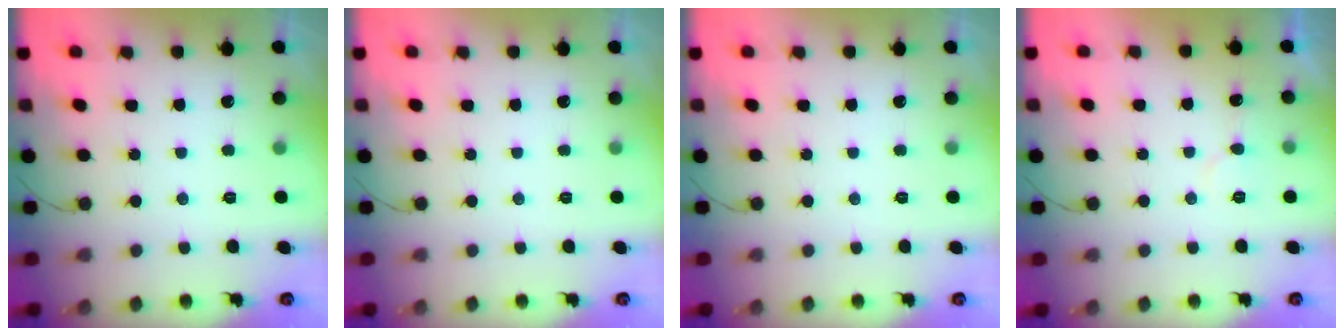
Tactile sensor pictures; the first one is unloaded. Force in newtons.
{"total": 0.0}
{"total": 0.0}
{"total": 4.4, "press": 4.4, "slide": 0.5}